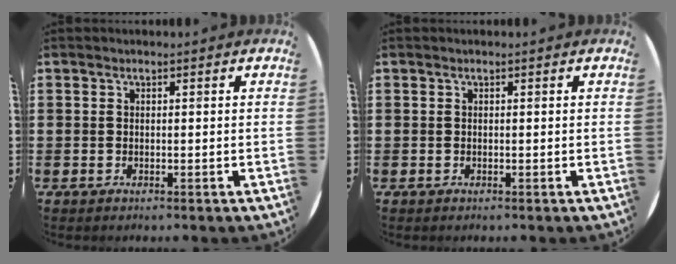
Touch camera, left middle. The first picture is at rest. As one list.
[{"total": 0.0}]